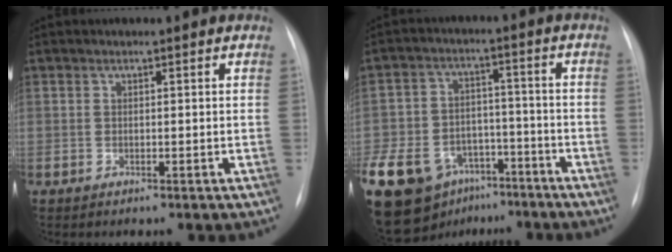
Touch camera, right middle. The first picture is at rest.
{"total": 24.7, "force": [-14.1, 16.2, 12.1], "torque": [-0.349, -0.002, -0.225]}